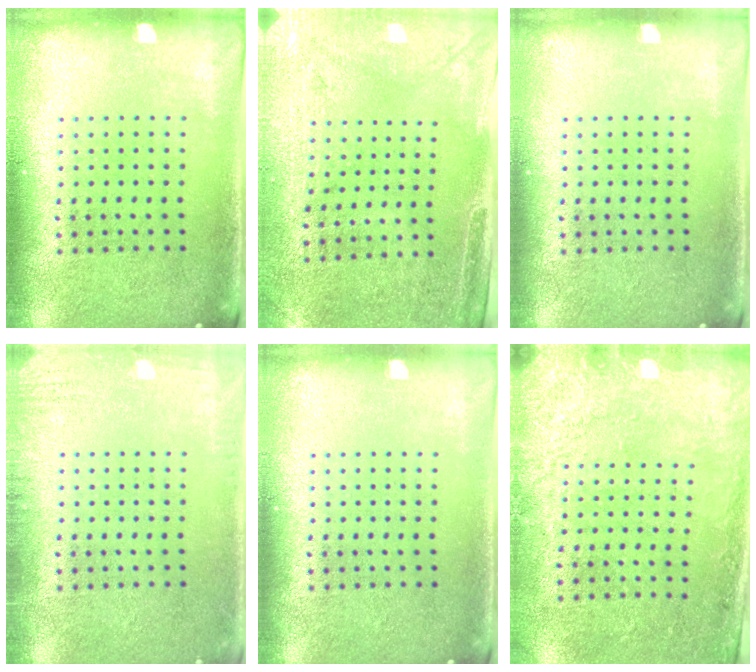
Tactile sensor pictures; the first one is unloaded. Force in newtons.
{"total": 2.9, "press": 2.4, "slide": 1.5}
{"total": 0.0}
{"total": 1.7, "press": 1.7, "slide": 0.2}
{"total": 0.0}
{"total": 2.7, "press": 2.1, "slide": 1.6}